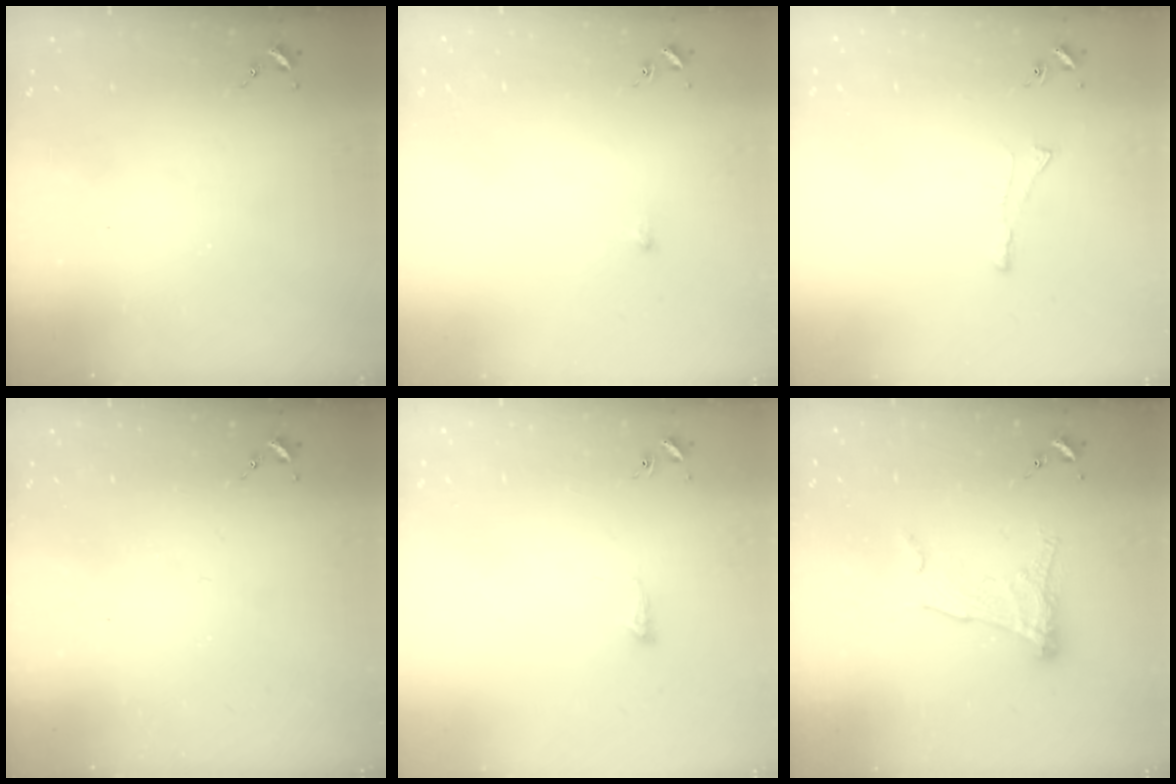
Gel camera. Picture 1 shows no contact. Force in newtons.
{"total": 3.5, "press": 3.5, "slide": 0.6}
{"total": 2.9, "press": 2.8, "slide": 0.7}
{"total": 0.0}
{"total": 3.5, "press": 3.4, "slide": 0.6}
{"total": 10.1, "press": 10.1, "slide": 0.8}